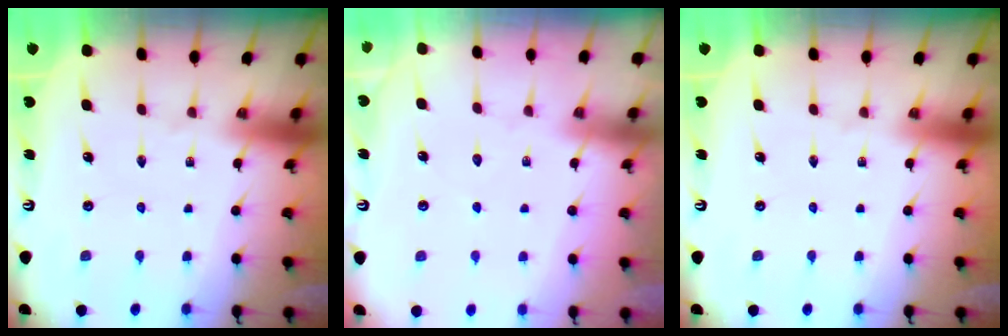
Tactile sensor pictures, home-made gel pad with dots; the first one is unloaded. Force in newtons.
{"total": 2.3, "press": 2.3, "slide": 0.3}
{"total": 0.0}